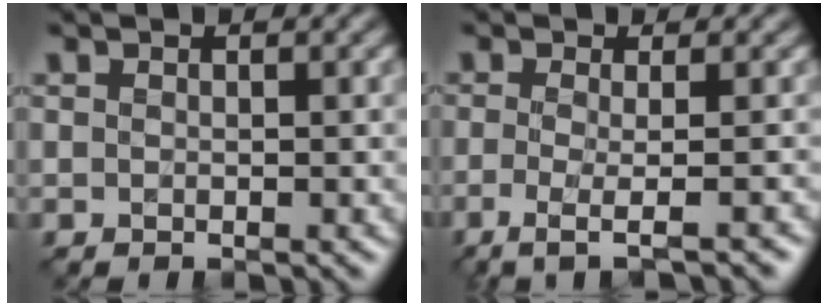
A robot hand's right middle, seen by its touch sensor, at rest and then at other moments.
{"total": 4.0, "force": [-1.4, 1.1, 3.6], "torque": [-0.051, -0.011, -0.034]}